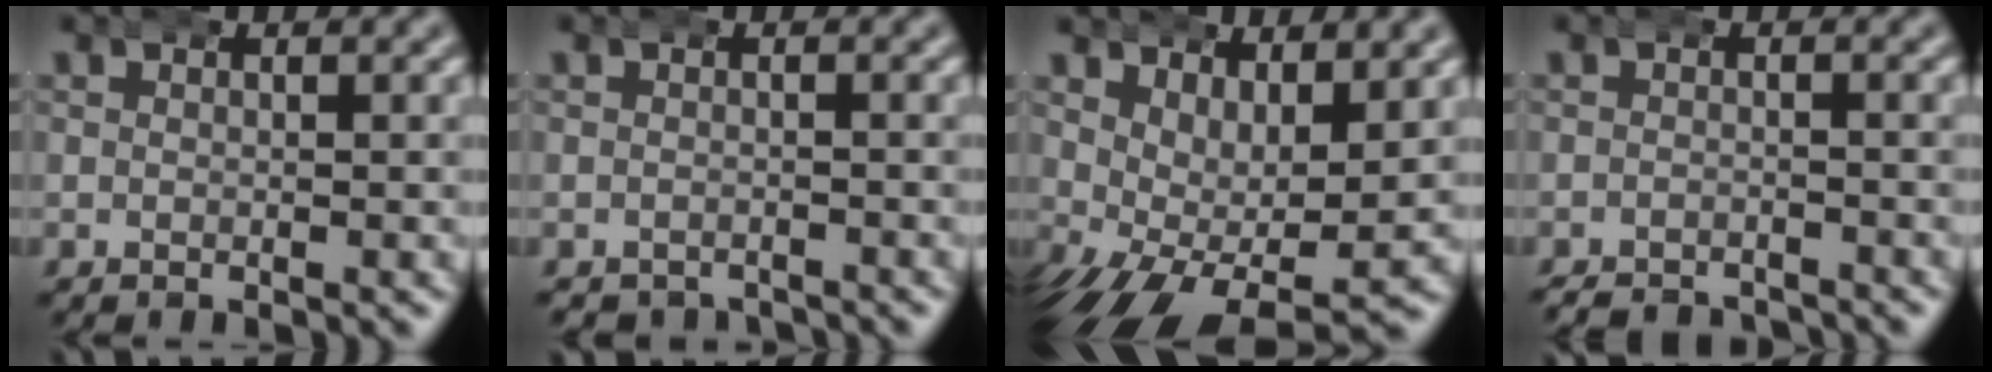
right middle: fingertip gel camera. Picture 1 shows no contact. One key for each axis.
{"total": 2.2, "fx": -2.1, "fy": 0.5, "fz": -0.3, "tx": 0.008, "ty": -0.013, "tz": -0.028}
{"total": 6.5, "fx": -1.1, "fy": 3.8, "fz": 5.1, "tx": -0.106, "ty": -0.042, "tz": 0.002}
{"total": 3.6, "fx": -3.6, "fy": 0.5, "fz": 0.2, "tx": -0.001, "ty": -0.017, "tz": -0.054}